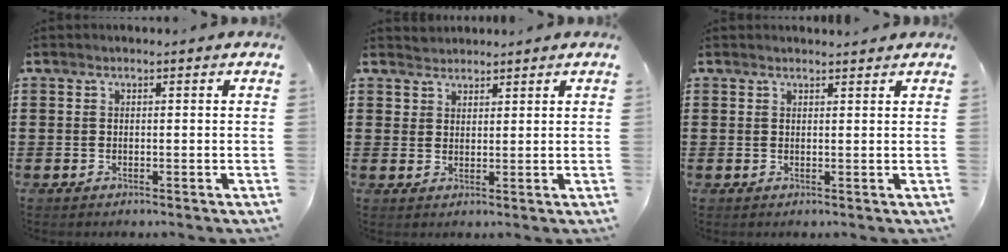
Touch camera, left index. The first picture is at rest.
{"total": 2.2, "force": [2.0, 0.9, -0.6], "torque": [0.005, 0.005, 0.041]}
{"total": 1.1, "force": [1.0, 0.0, 0.2], "torque": [-0.006, -0.002, 0.021]}